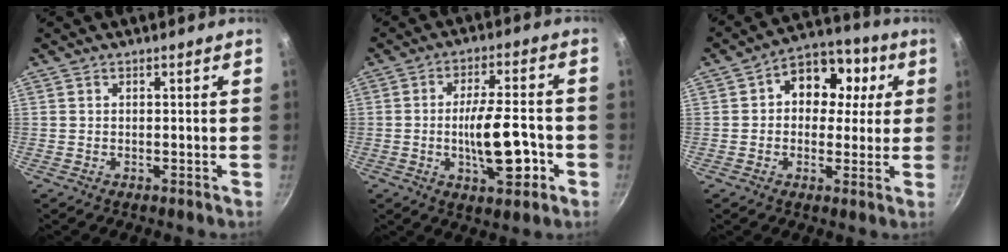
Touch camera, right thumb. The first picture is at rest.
{"total": 12.4, "force": [-3.2, 4.6, 11.1], "torque": [-0.161, 0.020, -0.047]}
{"total": 12.3, "force": [2.6, 9.6, 7.2], "torque": [-0.060, 0.015, 0.018]}